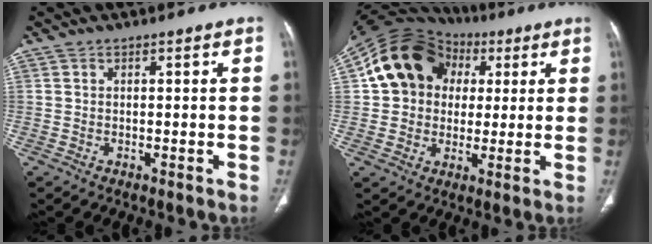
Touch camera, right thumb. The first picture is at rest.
{"total": 16.1, "force": [3.7, 13.7, 7.7], "torque": [-0.107, 0.025, 0.061]}